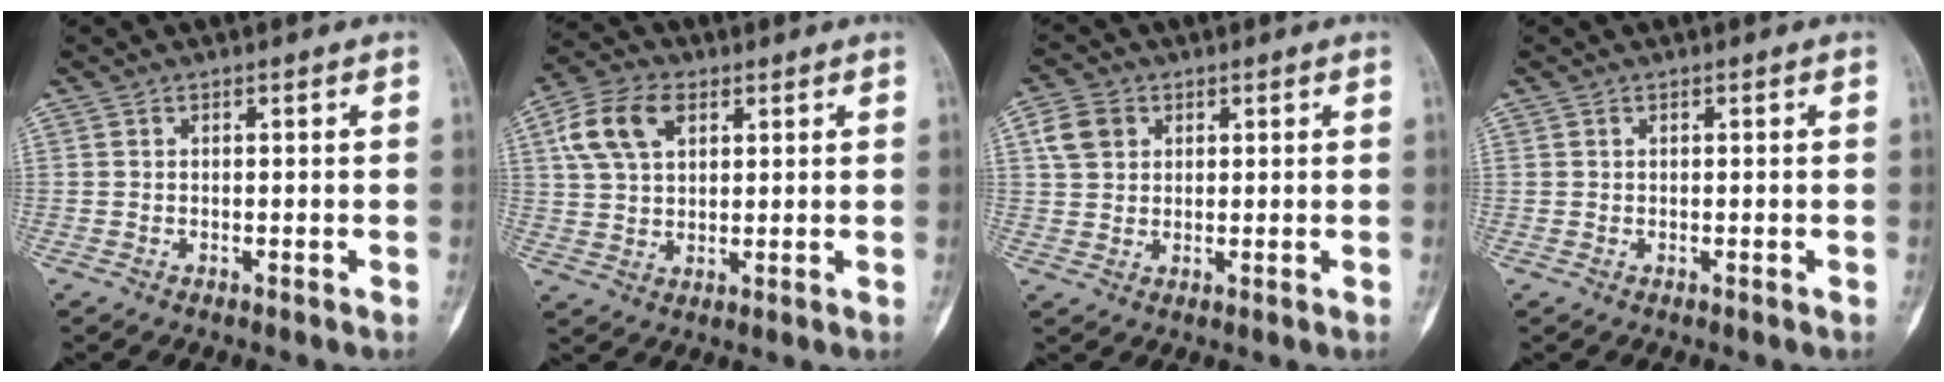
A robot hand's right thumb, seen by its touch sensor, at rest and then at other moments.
{"total": 10.2, "force": [3.9, 6.4, 6.9], "torque": [-0.129, 0.007, 0.072]}
{"total": 5.4, "force": [1.9, 4.3, 2.6], "torque": [-0.037, 0.002, 0.035]}
{"total": 0.0}